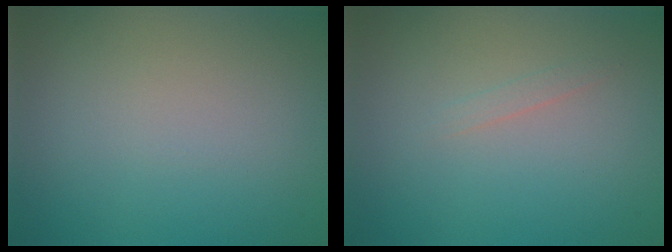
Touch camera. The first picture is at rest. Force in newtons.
{"total": 0.6, "press": 0.6, "slide": 0.0}